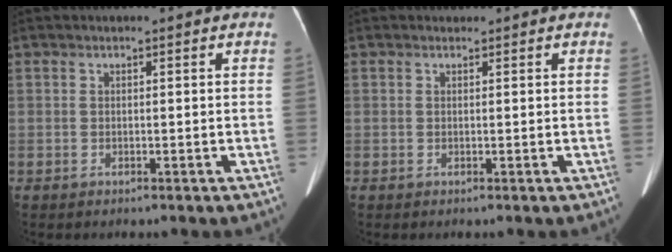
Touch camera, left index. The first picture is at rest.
{"total": 0.6, "force": [0.5, 0.3, -0.1], "torque": [-0.003, 0.002, 0.008]}